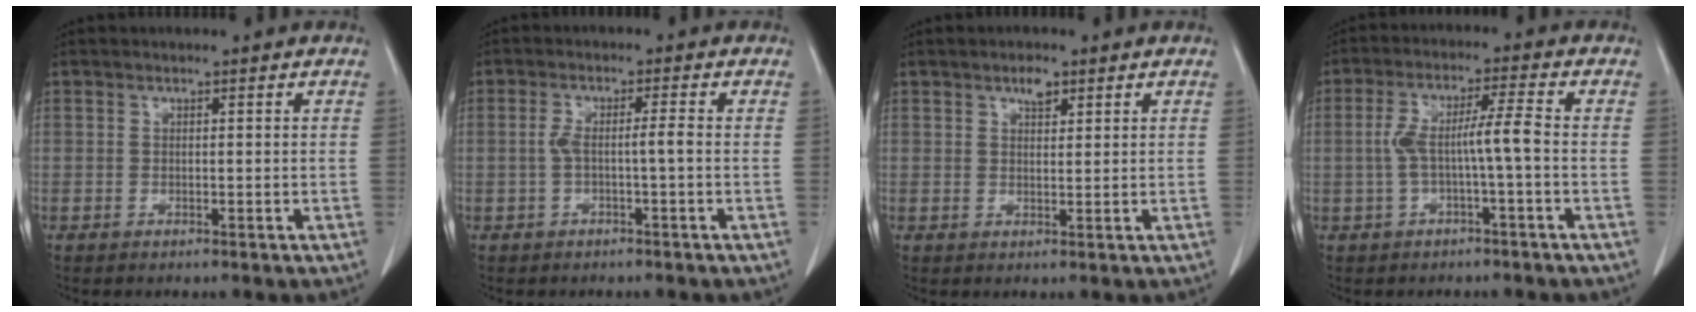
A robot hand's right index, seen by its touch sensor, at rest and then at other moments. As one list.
[{"total": 3.1, "force": [-0.5, 0.0, 3.0], "torque": [-0.060, 0.011, -0.006]}, {"total": 2.3, "force": [1.4, 1.0, 1.5], "torque": [-0.027, 0.001, 0.025]}, {"total": 6.4, "force": [-0.9, 0.0, 6.3], "torque": [-0.127, 0.023, -0.014]}]